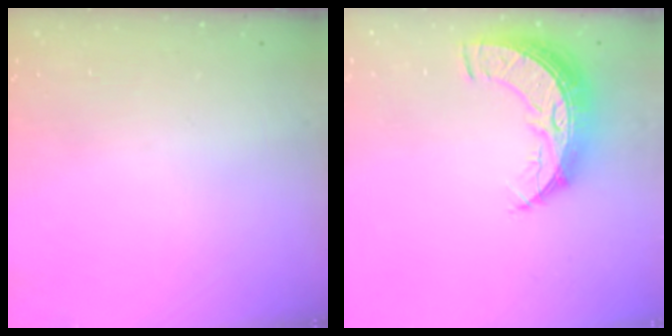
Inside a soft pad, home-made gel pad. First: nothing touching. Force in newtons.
{"total": 9.9, "press": 9.9, "slide": 0.7}